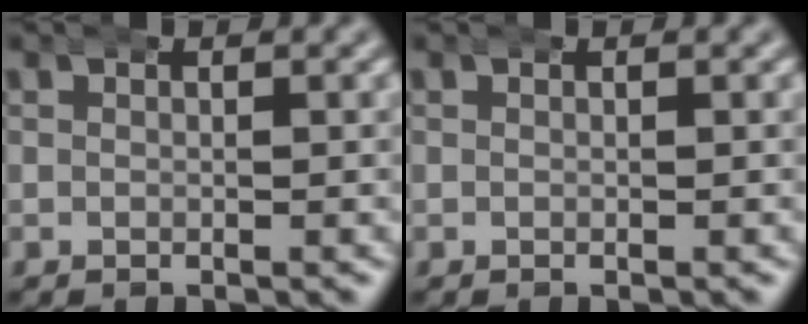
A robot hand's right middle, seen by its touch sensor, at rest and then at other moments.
{"total": 0.0}